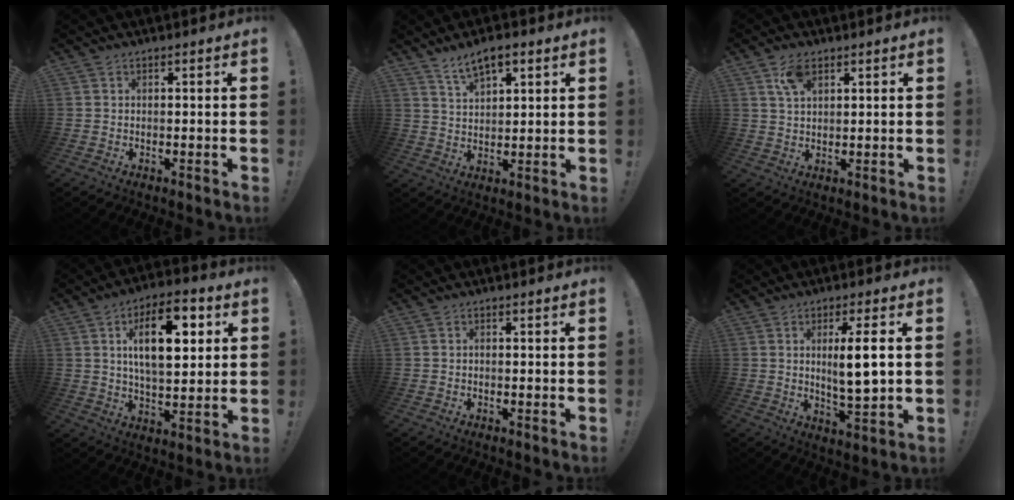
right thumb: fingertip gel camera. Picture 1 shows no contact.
{"total": 7.4, "force": [4.8, 3.3, 4.5], "torque": [-0.076, -0.016, 0.087]}
{"total": 6.0, "force": [3.2, 3.0, 4.1], "torque": [-0.076, -0.006, 0.059]}
{"total": 17.2, "force": [5.5, 8.1, 14.1], "torque": [-0.216, 0.001, 0.082]}
{"total": 0.5, "force": [-0.3, 0.3, 0.3], "torque": [-0.012, 0.004, -0.006]}
{"total": 8.6, "force": [1.8, 1.1, 8.4], "torque": [-0.130, -0.010, 0.024]}